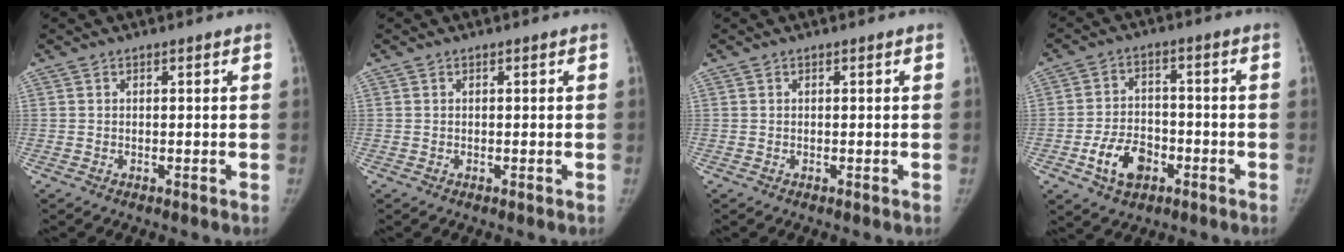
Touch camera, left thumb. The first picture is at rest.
{"total": 0.0}
{"total": 0.0}
{"total": 8.9, "force": [-3.9, 6.1, 5.3], "torque": [-0.075, 0.024, -0.065]}